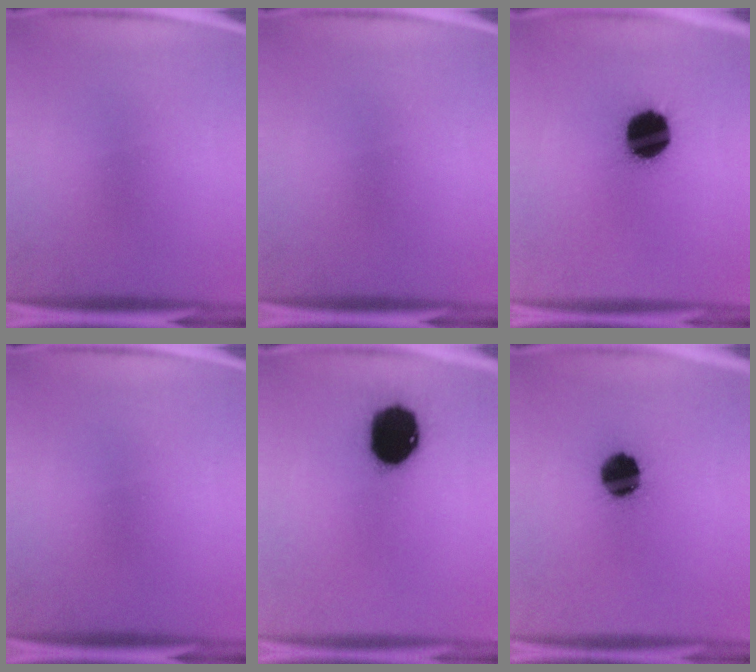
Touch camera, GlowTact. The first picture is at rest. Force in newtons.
{"total": 0.0}
{"total": 15.0}
{"total": 0.0}
{"total": 17.2}
{"total": 11.2}